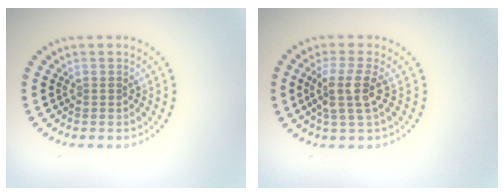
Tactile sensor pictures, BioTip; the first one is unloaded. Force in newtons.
{"total": 3.0, "press": 2.3, "slide": 1.9}